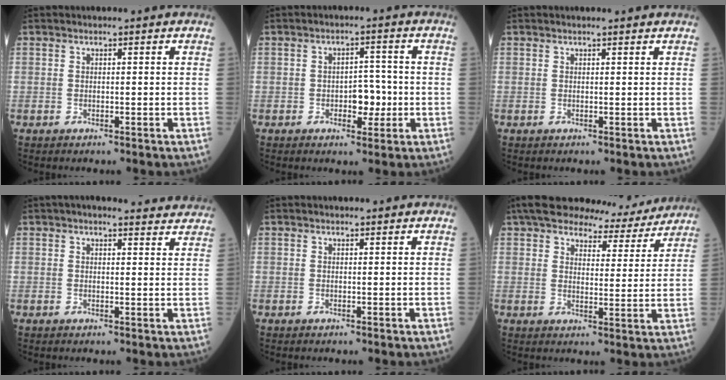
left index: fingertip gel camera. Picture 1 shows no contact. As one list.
[{"total": 4.2, "force": [-1.4, 2.4, 3.2], "torque": [-0.041, 0.002, -0.020]}, {"total": 0.9, "force": [0.9, -0.1, 0.3], "torque": [-0.010, -0.003, 0.009]}, {"total": 7.1, "force": [6.6, 1.3, 2.5], "torque": [-0.026, 0.010, 0.061]}, {"total": 0.0}, {"total": 11.3, "force": [10.3, 2.8, 3.6], "torque": [-0.045, -0.001, 0.129]}]